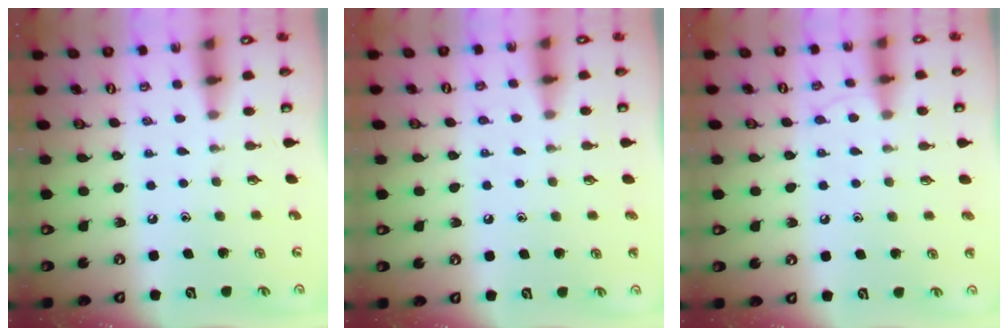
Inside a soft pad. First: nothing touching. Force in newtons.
{"total": 5.4, "press": 5.4, "slide": 0.6}
{"total": 5.8, "press": 5.8, "slide": 0.6}